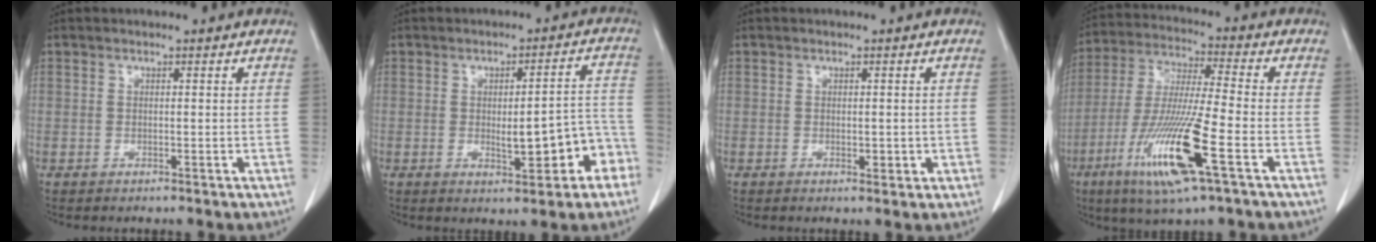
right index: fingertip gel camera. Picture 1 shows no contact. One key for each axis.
{"total": 8.7, "fx": -3.0, "fy": 2.3, "fz": 7.8, "tx": -0.090, "ty": 0.023, "tz": -0.031}
{"total": 1.6, "fx": -0.2, "fy": 0.9, "fz": 1.3, "tx": -0.014, "ty": -0.002, "tz": 0.001}
{"total": 15.5, "fx": -6.4, "fy": 0.4, "fz": 14.2, "tx": -0.293, "ty": -0.027, "tz": -0.119}